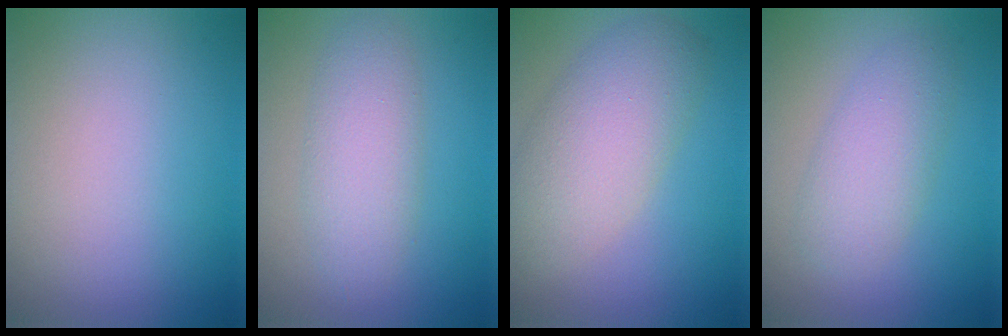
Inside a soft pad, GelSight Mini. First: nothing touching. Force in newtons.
{"total": 3.8, "press": 3.8, "slide": 0.1}
{"total": 6.1, "press": 6.1, "slide": 0.4}
{"total": 3.6, "press": 3.6, "slide": 0.0}